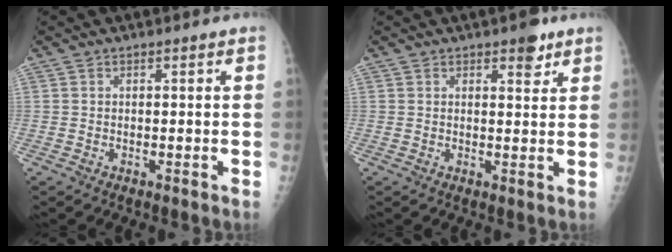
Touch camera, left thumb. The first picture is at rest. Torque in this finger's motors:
{"motor_torque": [1.16, 0.33, 0.52, -0.13, 0.12]}